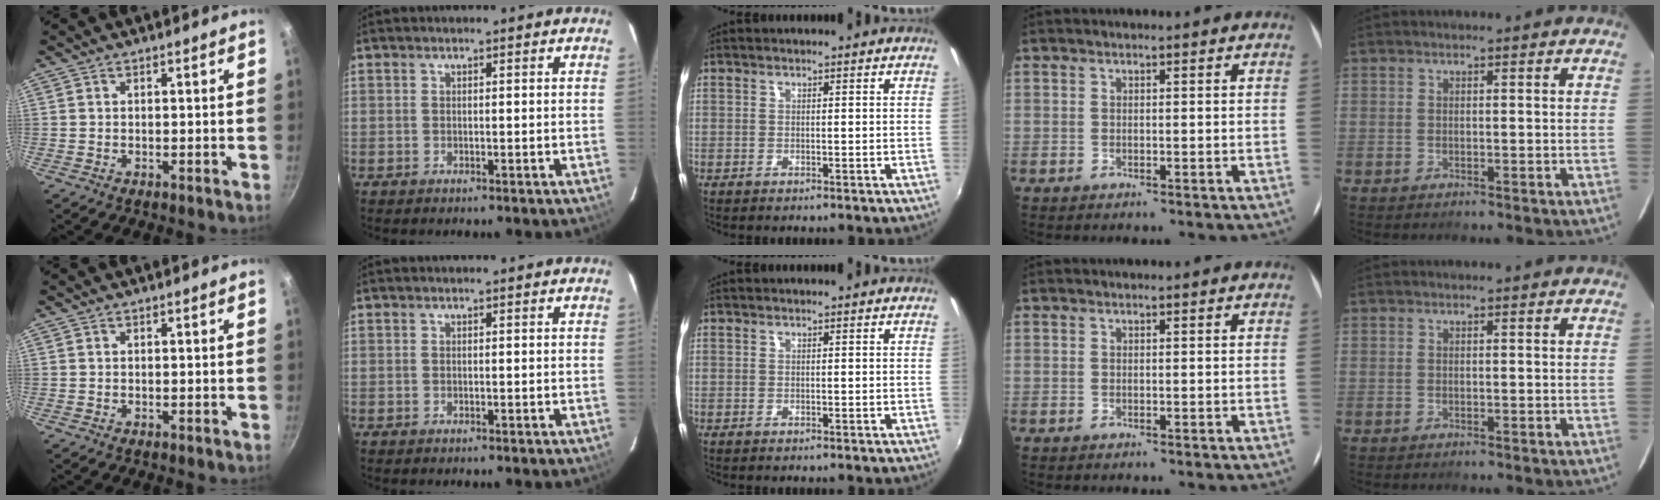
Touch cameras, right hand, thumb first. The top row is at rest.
{}